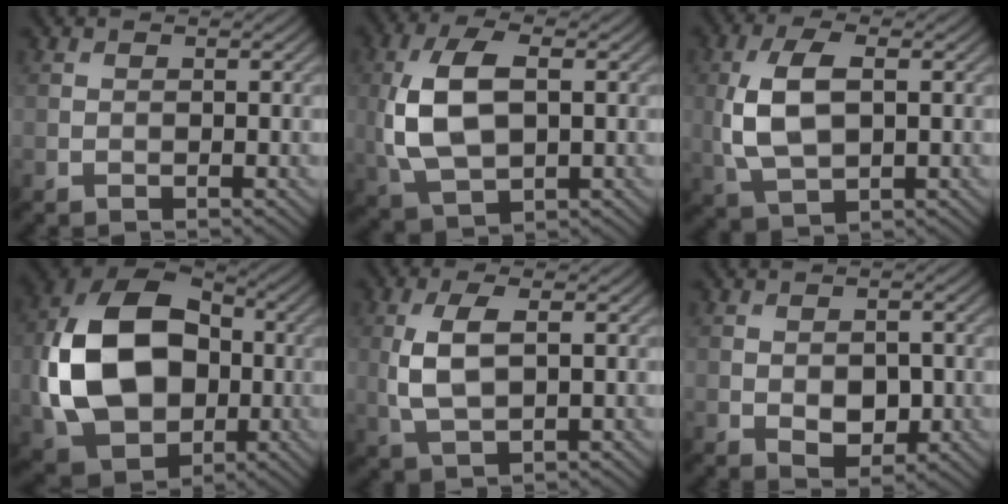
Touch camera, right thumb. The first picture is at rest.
{"total": 10.1, "force": [0.5, 5.4, 8.5], "torque": [-0.197, 0.000, 0.011]}
{"total": 8.0, "force": [0.5, 4.1, 6.8], "torque": [-0.156, 0.002, 0.009]}
{"total": 17.6, "force": [-1.0, 12.7, 12.1], "torque": [-0.271, 0.001, -0.025]}
{"total": 5.6, "force": [0.6, 2.4, 5.1], "torque": [-0.120, -0.002, 0.015]}
{"total": 3.6, "force": [-0.6, 2.3, 2.7], "torque": [-0.046, -0.011, -0.004]}